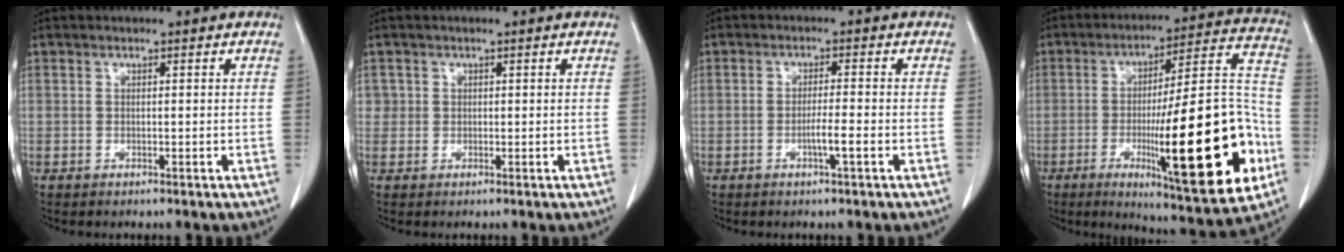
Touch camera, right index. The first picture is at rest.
{"total": 1.5, "force": [0.4, 1.4, 0.0], "torque": [0.016, 0.002, 0.001]}
{"total": 3.1, "force": [-1.1, -0.2, 2.9], "torque": [-0.051, -0.003, -0.021]}
{"total": 26.4, "force": [-7.9, 3.2, 24.9], "torque": [-0.327, -0.005, -0.111]}